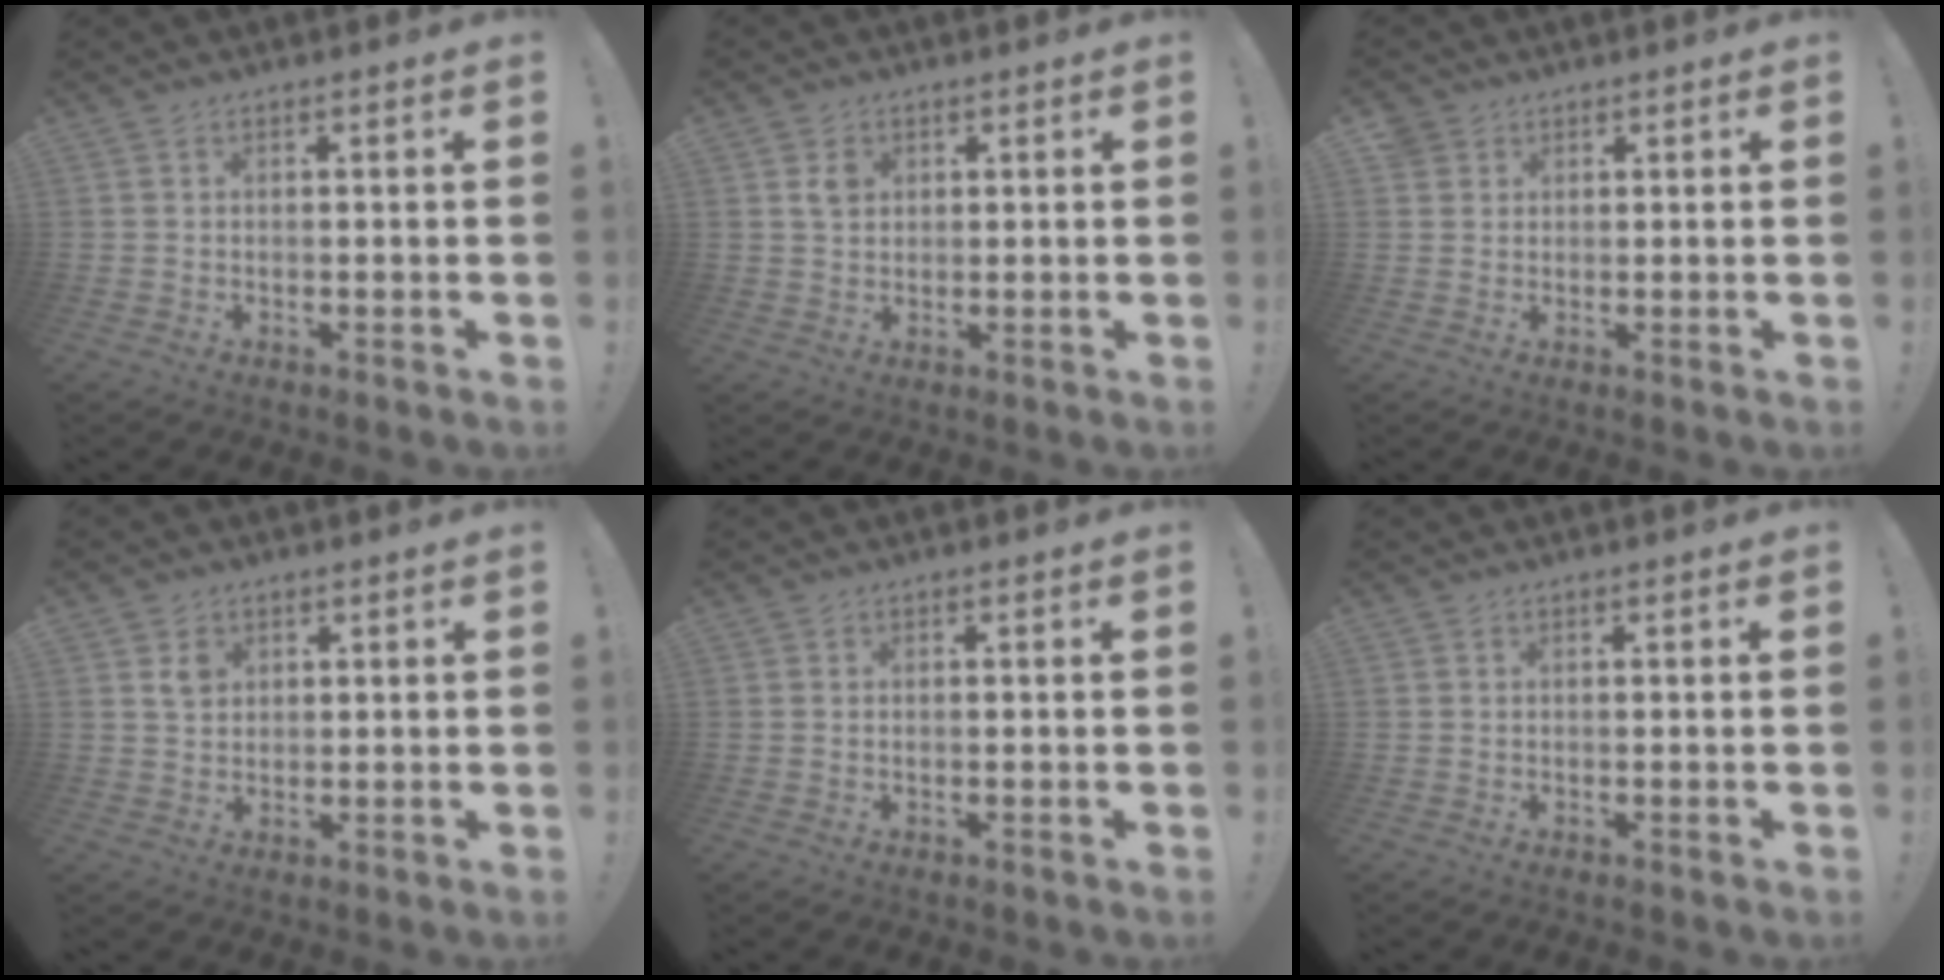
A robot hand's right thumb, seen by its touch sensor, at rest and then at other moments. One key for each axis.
{"total": 3.7, "fx": 1.6, "fy": 3.0, "fz": 1.4, "tx": -0.009, "ty": -0.005, "tz": 0.026}
{"total": 2.9, "fx": 1.8, "fy": 2.3, "fz": 0.5, "tx": -0.002, "ty": -0.009, "tz": 0.032}
{"total": 3.7, "fx": 1.9, "fy": 2.9, "fz": 1.2, "tx": -0.006, "ty": -0.008, "tz": 0.033}
{"total": 0.0}
{"total": 0.0}